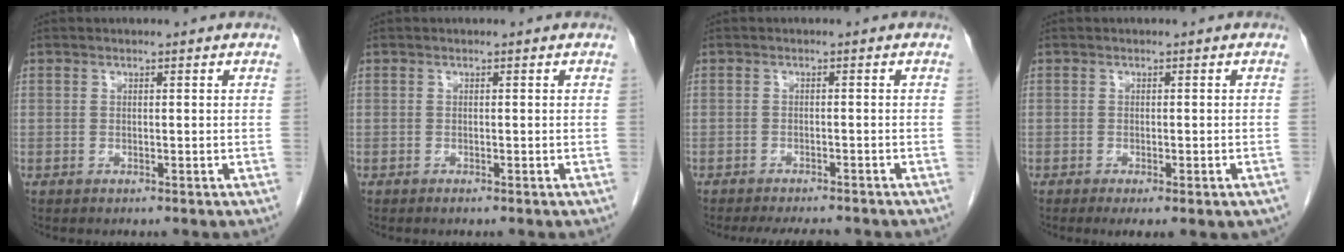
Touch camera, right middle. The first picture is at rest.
{"total": 0.7, "force": [0.7, 0.1, 0.1], "torque": [-0.005, 0.000, 0.012]}
{"total": 6.6, "force": [-5.8, 1.5, 2.6], "torque": [-0.033, -0.008, -0.080]}
{"total": 5.5, "force": [-3.8, 1.5, 3.7], "torque": [-0.039, -0.009, -0.050]}